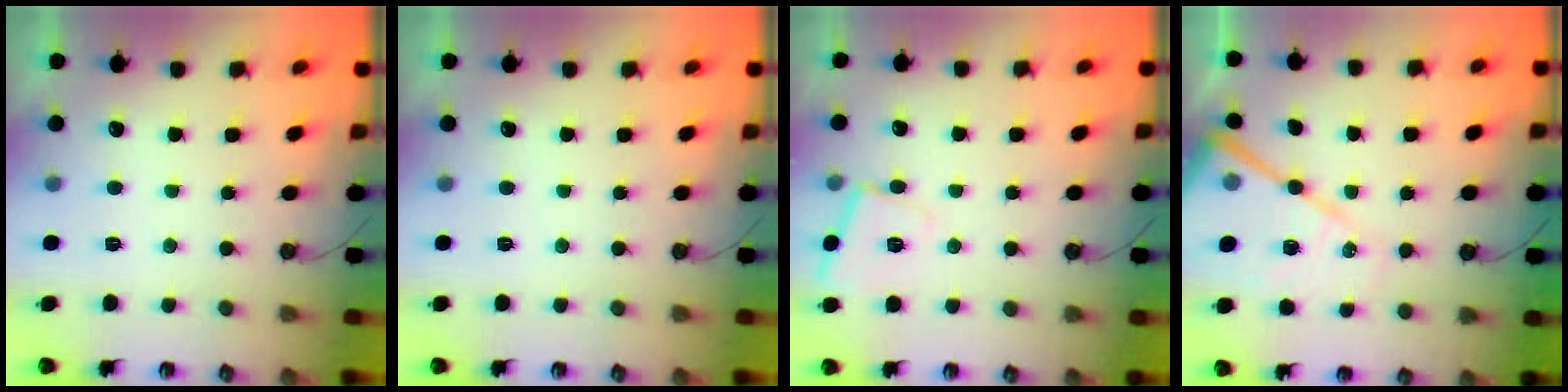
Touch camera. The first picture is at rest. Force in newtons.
{"total": 0.0}
{"total": 7.0, "press": 6.9, "slide": 1.0}
{"total": 18.6, "press": 18.4, "slide": 2.1}